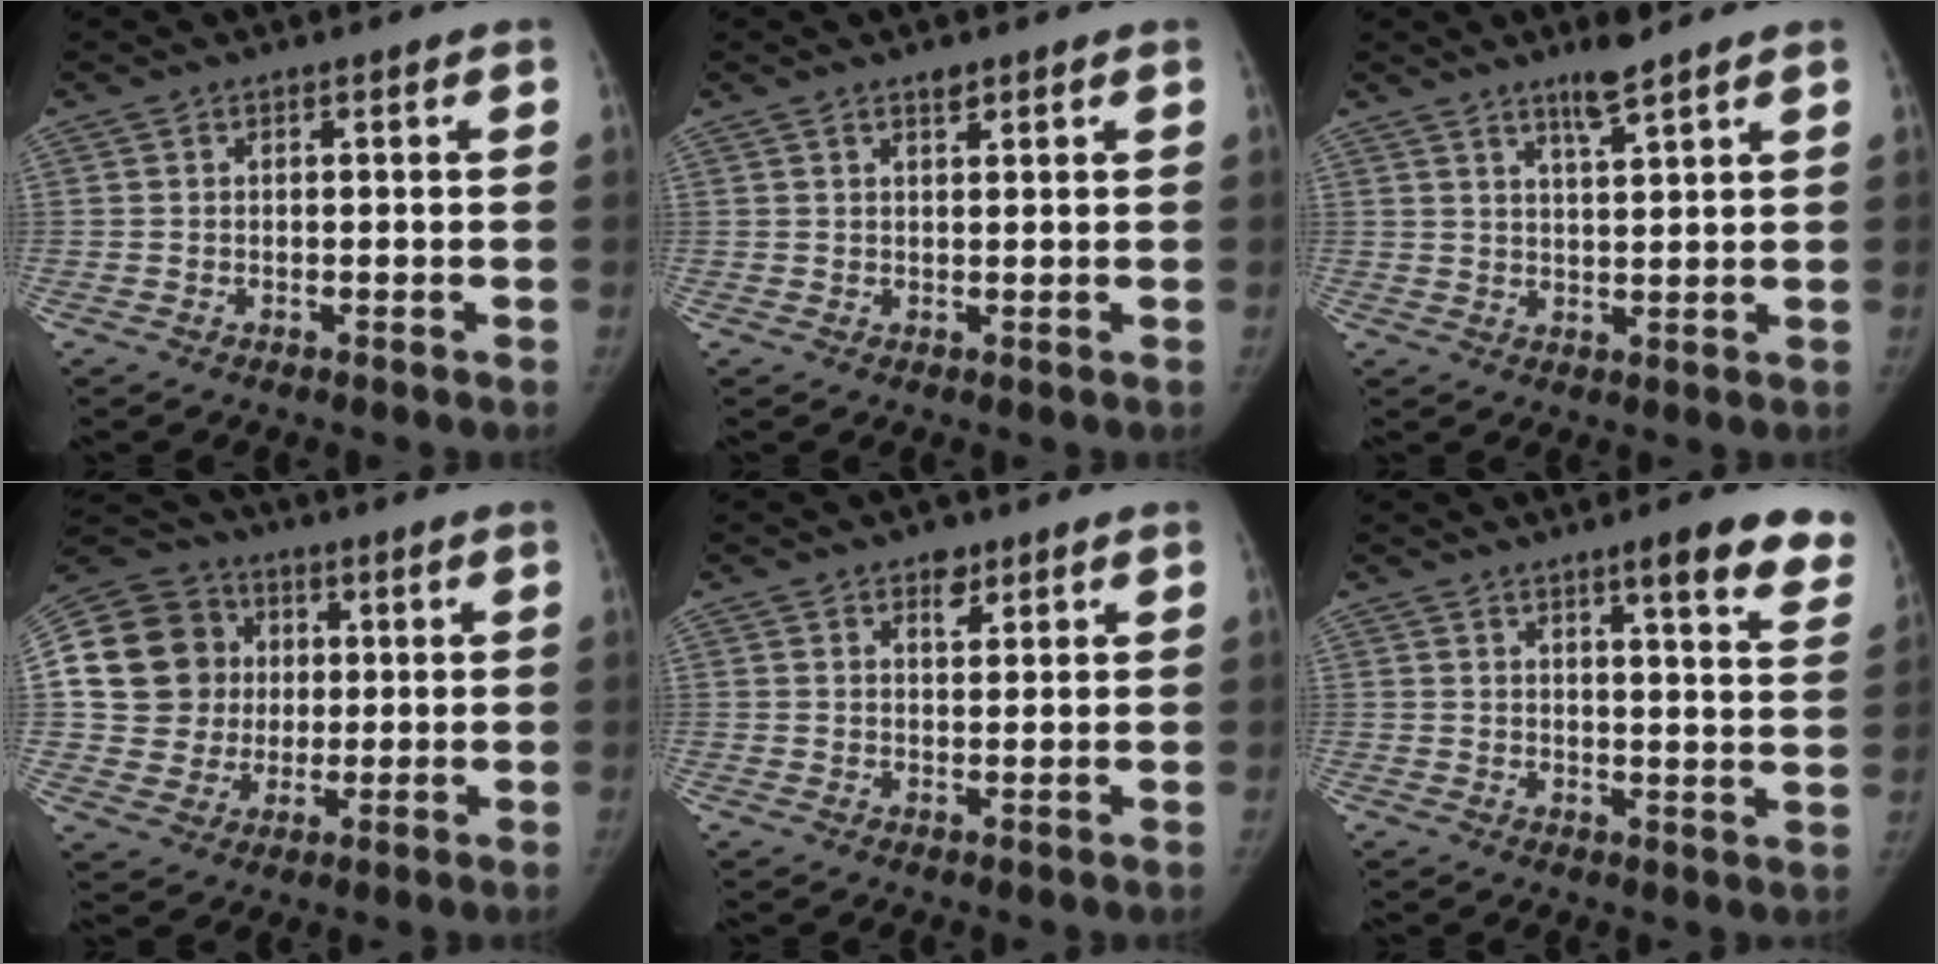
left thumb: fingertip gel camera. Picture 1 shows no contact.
{"total": 1.8, "force": [1.3, 0.7, 1.0], "torque": [-0.010, -0.008, 0.020]}
{"total": 4.9, "force": [3.7, 0.4, 3.2], "torque": [-0.052, -0.025, 0.066]}
{"total": 18.0, "force": [3.0, 16.4, 6.7], "torque": [-0.115, 0.027, 0.060]}
{"total": 3.3, "force": [2.1, 2.0, 1.7], "torque": [-0.007, -0.012, 0.033]}
{"total": 12.4, "force": [8.9, 2.4, 8.3], "torque": [-0.070, -0.045, 0.095]}